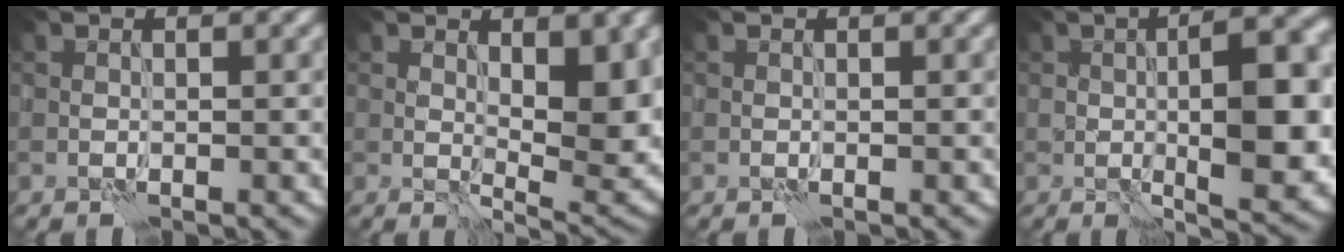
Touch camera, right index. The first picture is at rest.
{"total": 8.0, "force": [1.6, 3.2, 7.1], "torque": [-0.102, -0.009, 0.032]}
{"total": 0.0}
{"total": 10.0, "force": [-0.2, 3.4, 9.4], "torque": [-0.138, -0.003, 0.001]}